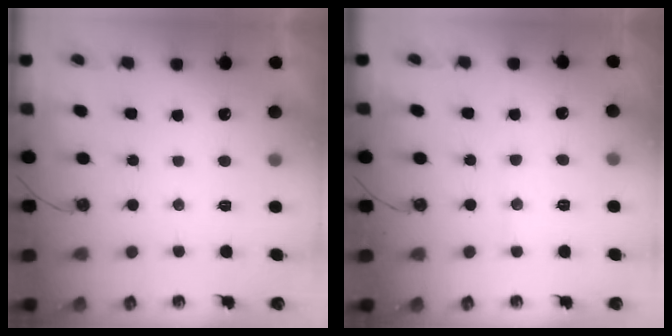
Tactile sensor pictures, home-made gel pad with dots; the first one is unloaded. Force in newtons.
{"total": 5.5, "press": 5.5, "slide": 0.4}